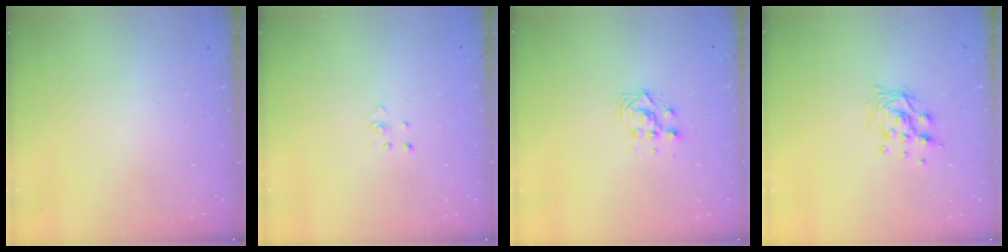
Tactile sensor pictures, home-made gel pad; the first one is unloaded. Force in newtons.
{"total": 2.2, "press": 2.2, "slide": 0.2}
{"total": 4.8, "press": 4.8, "slide": 0.1}
{"total": 9.3, "press": 9.3, "slide": 0.4}